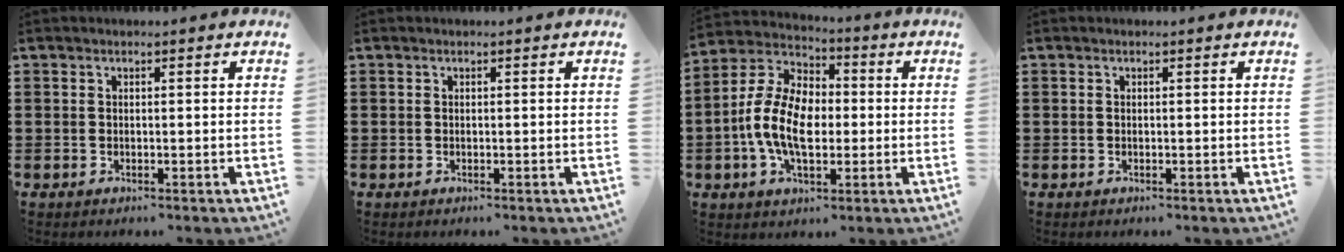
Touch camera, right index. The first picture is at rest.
{"total": 0.0}
{"total": 10.6, "force": [-1.7, 6.6, 8.1], "torque": [-0.197, 0.006, -0.036]}
{"total": 0.0}